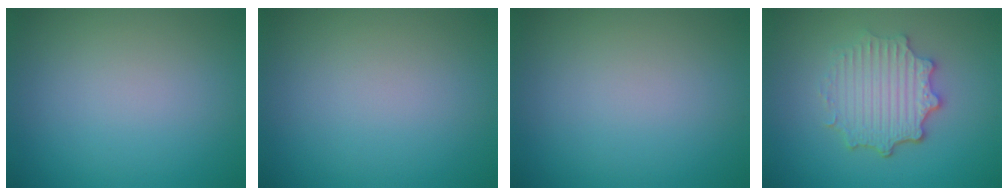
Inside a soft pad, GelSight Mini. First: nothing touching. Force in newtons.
{"total": 0.0}
{"total": 0.0}
{"total": 4.9, "press": 3.8, "slide": 3.1}